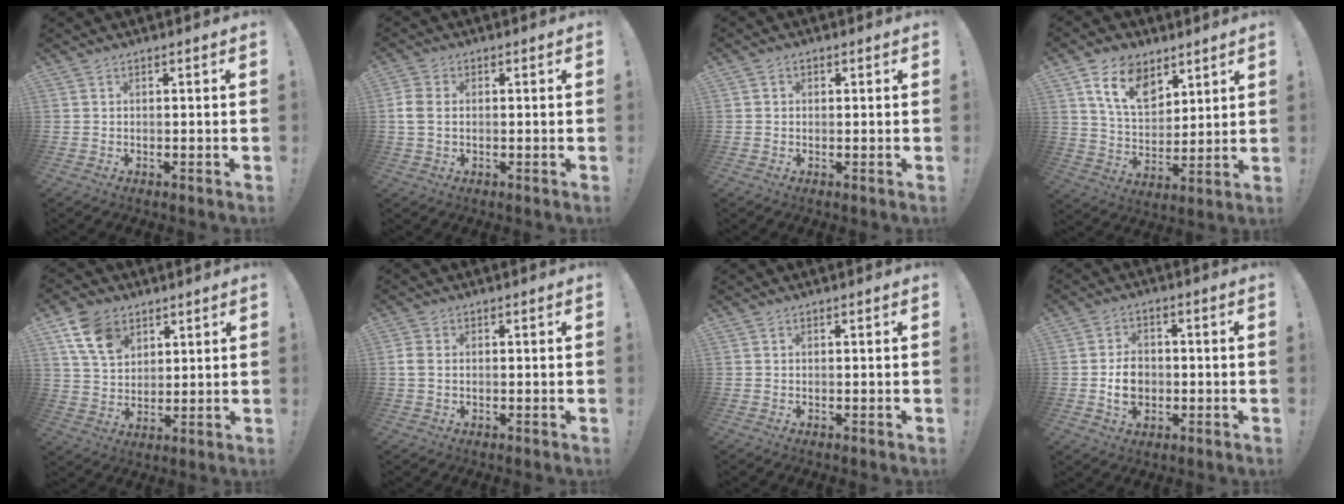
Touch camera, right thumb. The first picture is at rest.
{"total": 5.3, "force": [0.3, 3.8, 3.7], "torque": [-0.091, 0.009, 0.006]}
{"total": 1.3, "force": [0.0, 1.2, 0.6], "torque": [-0.007, 0.002, 0.000]}
{"total": 13.5, "force": [7.9, 8.3, 7.2], "torque": [-0.120, -0.036, 0.148]}
{"total": 12.2, "force": [6.3, 8.4, 6.1], "torque": [-0.108, -0.015, 0.126]}
{"total": 3.2, "force": [0.3, 2.3, 2.2], "torque": [-0.053, 0.009, 0.006]}
{"total": 0.0}
{"total": 8.0, "force": [-1.1, 6.4, 4.6], "torque": [-0.058, 0.007, -0.020]}